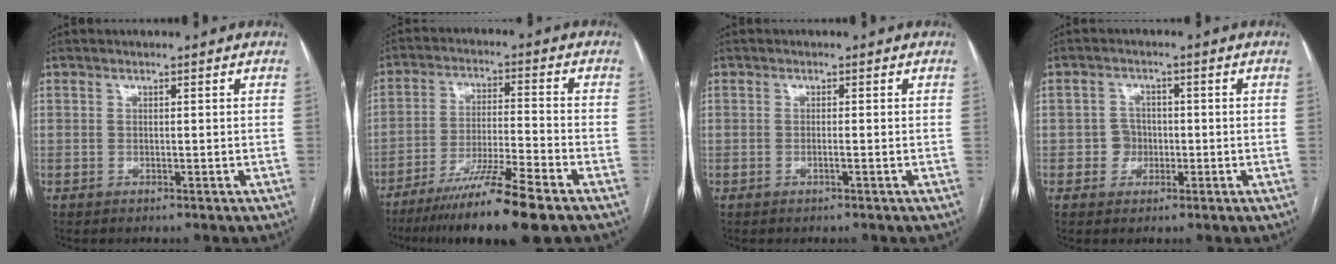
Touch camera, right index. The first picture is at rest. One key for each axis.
{"total": 12.9, "fx": -9.0, "fy": -0.6, "fz": 9.3, "tx": -0.162, "ty": -0.037, "tz": -0.156}
{"total": 0.8, "fx": -0.3, "fy": -0.1, "fz": 0.7, "tx": -0.013, "ty": 0.001, "tz": -0.006}
{"total": 3.0, "fx": -0.7, "fy": 2.8, "fz": 0.8, "tx": -0.006, "ty": 0.010, "tz": -0.011}